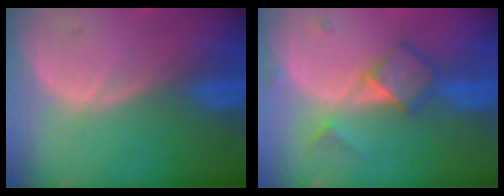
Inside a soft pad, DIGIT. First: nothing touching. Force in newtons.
{"total": 4.9, "press": 4.7, "slide": 1.4}